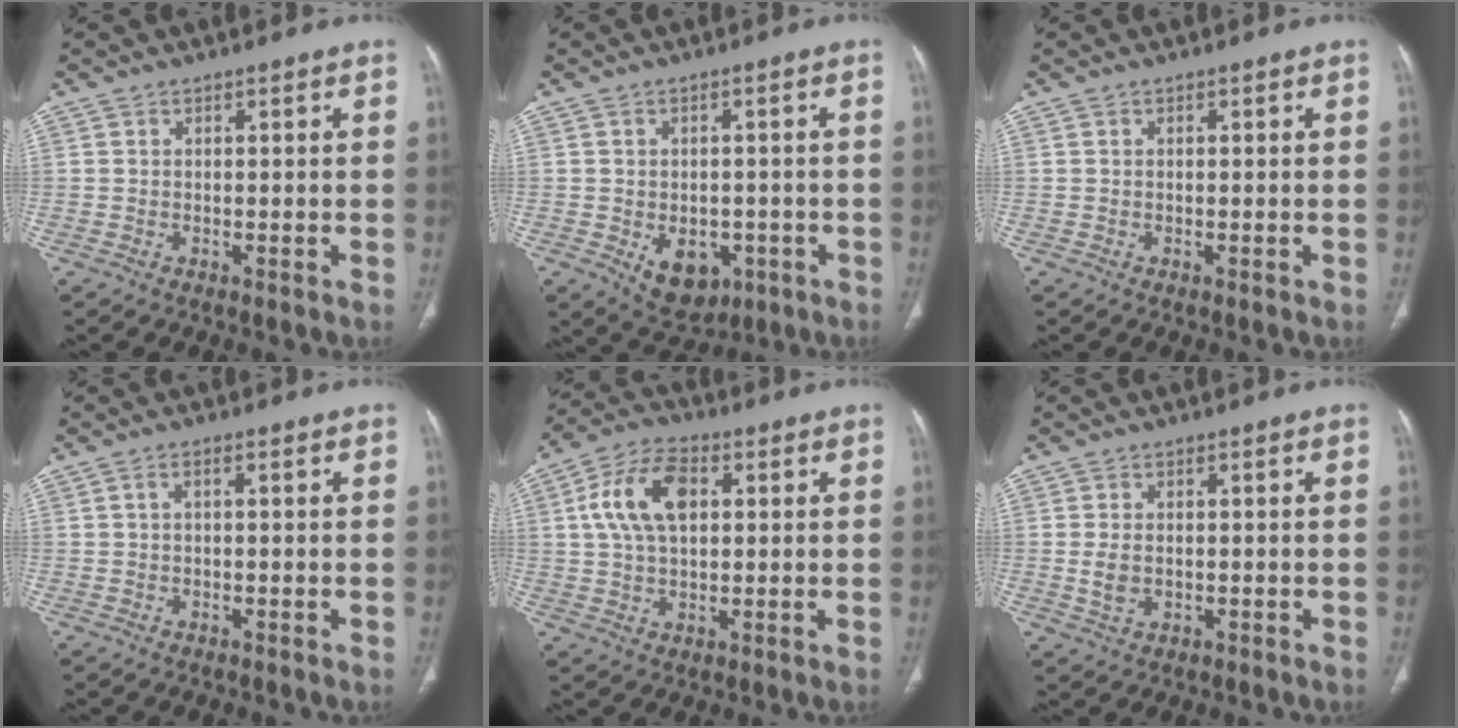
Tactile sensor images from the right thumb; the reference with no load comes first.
{"total": 8.4, "force": [-3.0, 6.0, 5.2], "torque": [-0.052, 0.008, -0.025]}
{"total": 0.0}
{"total": 1.4, "force": [0.2, 0.7, 1.3], "torque": [-0.027, 0.009, 0.003]}
{"total": 11.9, "force": [2.6, 7.1, 9.2], "torque": [-0.170, 0.014, 0.043]}
{"total": 3.7, "force": [-0.2, 2.4, 2.7], "torque": [-0.055, -0.002, 0.000]}